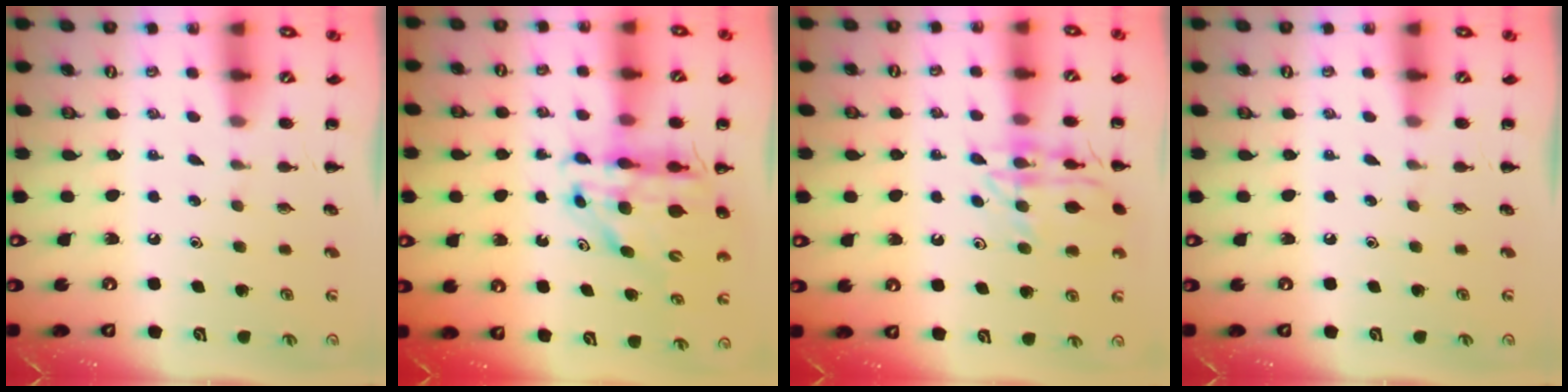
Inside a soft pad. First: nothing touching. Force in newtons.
{"total": 12.4, "press": 12.0, "slide": 3.4}
{"total": 13.9, "press": 13.9, "slide": 0.1}
{"total": 0.0}